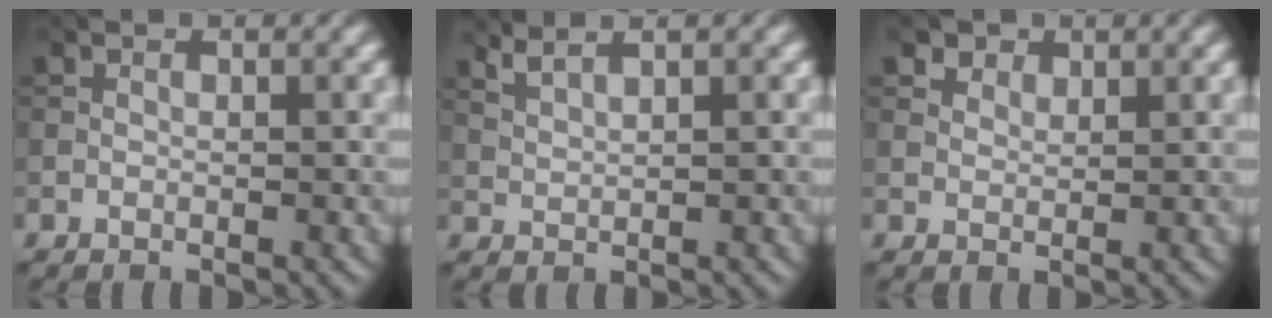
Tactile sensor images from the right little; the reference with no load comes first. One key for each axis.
{"total": 2.5, "fx": 2.1, "fy": 0.6, "fz": 1.3, "tx": -0.021, "ty": 0.004, "tz": 0.037}
{"total": 2.7, "fx": 2.0, "fy": 1.6, "fz": 0.9, "tx": -0.025, "ty": -0.012, "tz": 0.045}